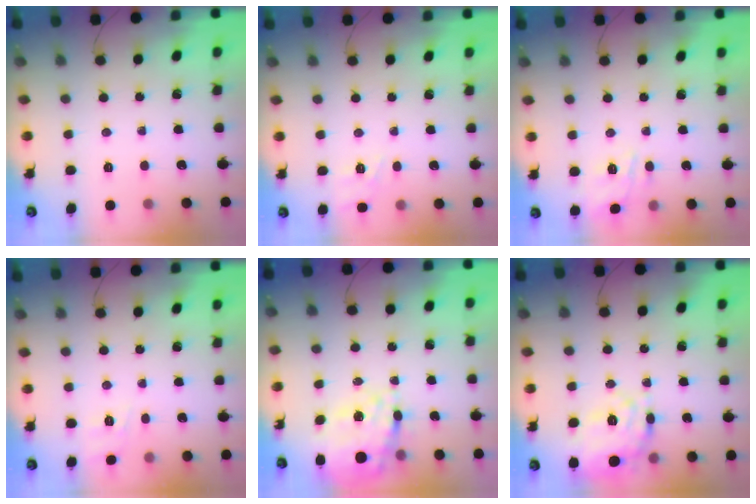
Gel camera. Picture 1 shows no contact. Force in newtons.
{"total": 8.8, "press": 8.7, "slide": 1.5}
{"total": 9.6, "press": 9.5, "slide": 0.7}
{"total": 6.5, "press": 6.3, "slide": 1.7}
{"total": 18.6, "press": 18.2, "slide": 3.7}
{"total": 14.8, "press": 14.7, "slide": 1.9}